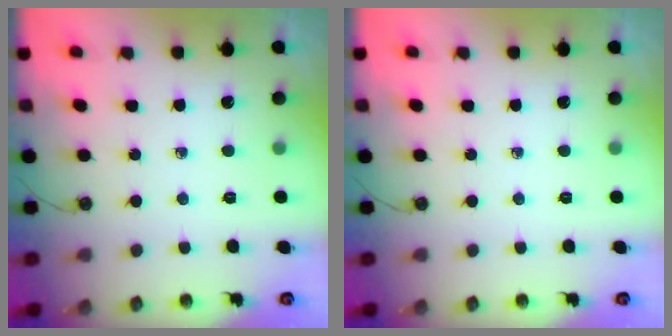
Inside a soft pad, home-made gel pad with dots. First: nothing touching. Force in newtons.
{"total": 0.0}